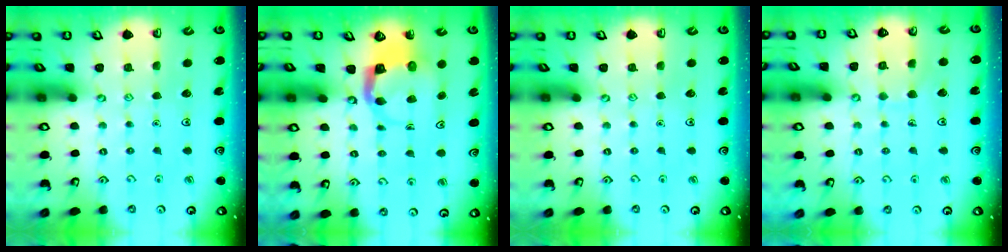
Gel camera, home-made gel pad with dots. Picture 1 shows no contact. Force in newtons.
{"total": 4.7, "press": 4.7, "slide": 0.5}
{"total": 0.0}
{"total": 6.1, "press": 6.1, "slide": 0.5}